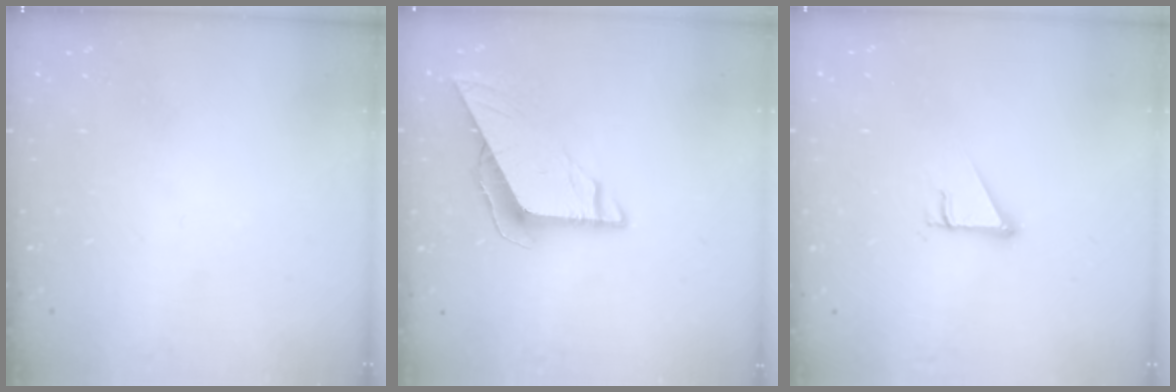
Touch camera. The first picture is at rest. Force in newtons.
{"total": 7.6, "press": 7.6, "slide": 0.2}
{"total": 2.5, "press": 2.5, "slide": 0.1}